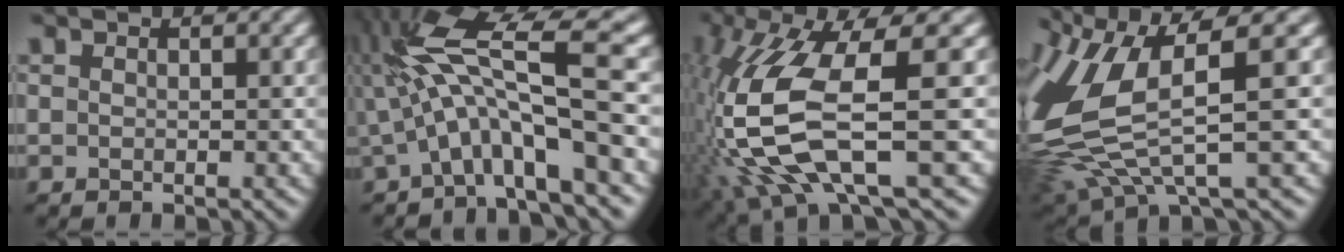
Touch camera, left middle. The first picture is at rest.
{"total": 9.0, "force": [1.1, 1.7, 8.8], "torque": [-0.148, 0.017, 0.008]}
{"total": 11.0, "force": [-1.2, 3.2, 10.5], "torque": [-0.234, -0.010, -0.024]}
{"total": 8.9, "force": [0.7, 3.0, 8.3], "torque": [-0.217, -0.018, 0.017]}